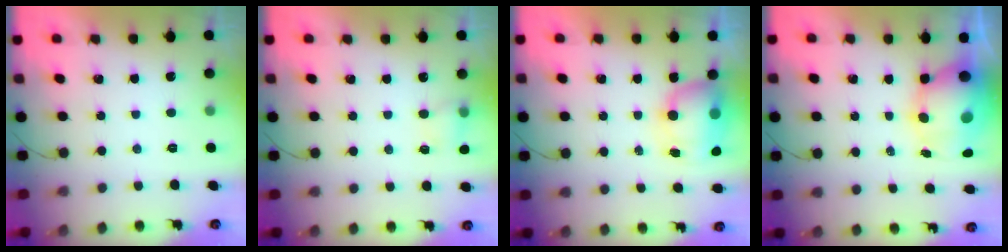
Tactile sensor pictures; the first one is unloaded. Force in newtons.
{"total": 4.8, "press": 4.7, "slide": 1.2}
{"total": 8.7, "press": 8.6, "slide": 1.6}
{"total": 9.5, "press": 9.2, "slide": 2.3}